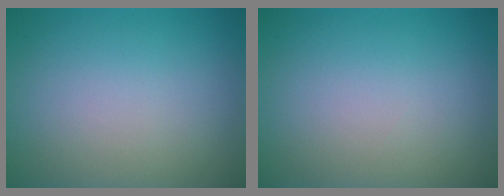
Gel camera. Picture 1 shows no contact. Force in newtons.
{"total": 0.0}